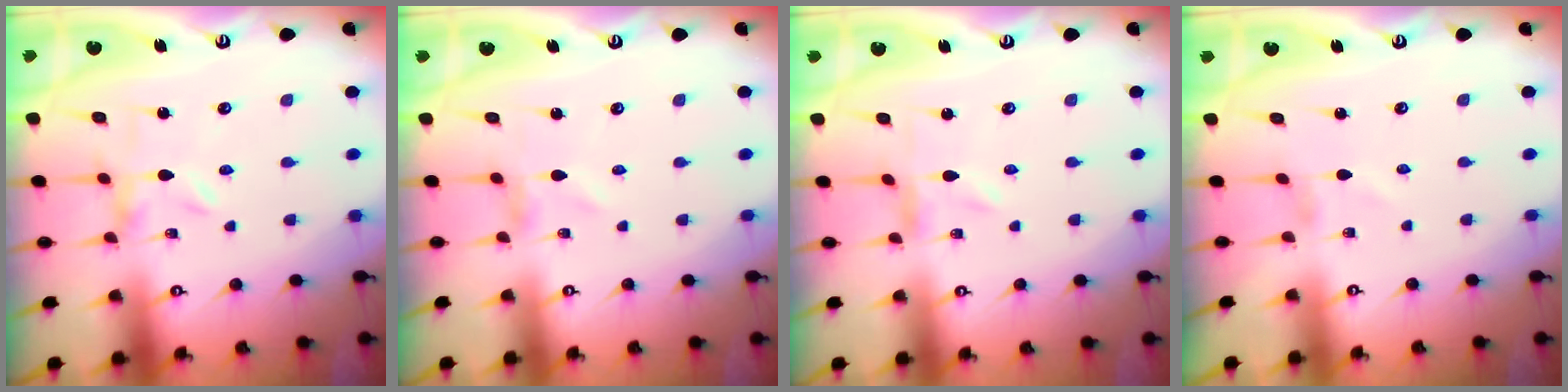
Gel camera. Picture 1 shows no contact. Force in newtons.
{"total": 0.7, "press": 0.7, "slide": 0.1}
{"total": 0.0}
{"total": 1.0, "press": 1.0, "slide": 0.1}